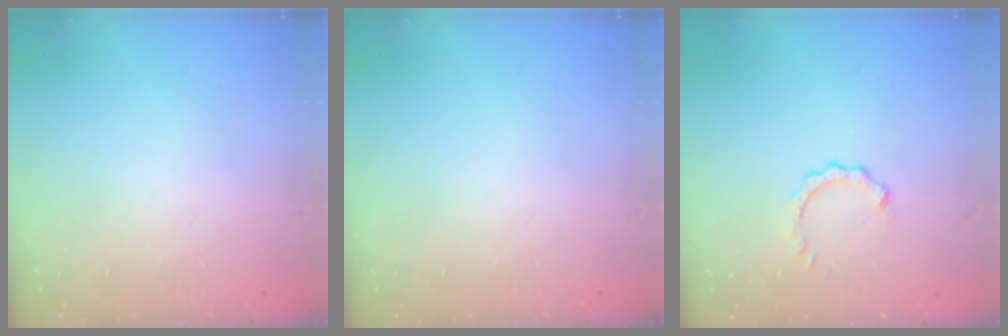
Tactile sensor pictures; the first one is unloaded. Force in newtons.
{"total": 0.0}
{"total": 1.0, "press": 1.0, "slide": 0.2}